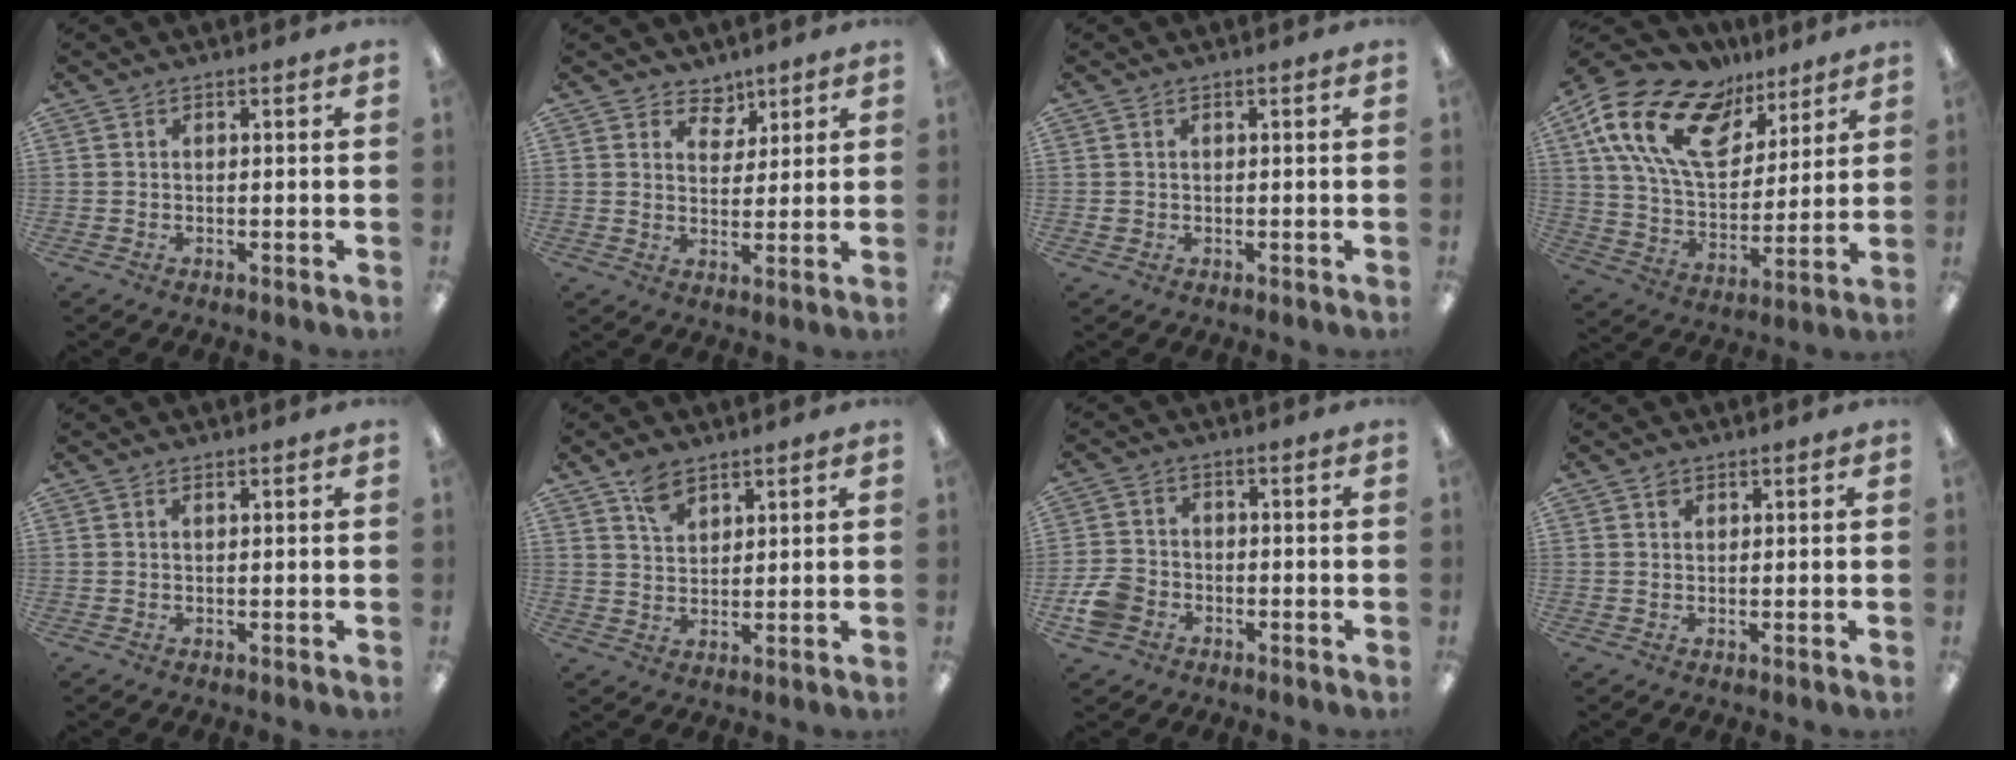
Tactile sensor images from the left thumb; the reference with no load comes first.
{"total": 5.2, "force": [3.9, 3.4, 0.6], "torque": [-0.006, -0.023, 0.069]}
{"total": 0.8, "force": [0.2, 0.8, 0.2], "torque": [-0.004, 0.005, 0.004]}
{"total": 20.7, "force": [11.4, 11.6, 12.9], "torque": [-0.256, -0.046, 0.206]}
{"total": 0.6, "force": [0.5, 0.2, 0.3], "torque": [-0.008, 0.000, 0.009]}
{"total": 5.7, "force": [4.1, 3.1, 2.3], "torque": [-0.032, -0.018, 0.075]}
{"total": 6.2, "force": [-2.7, 4.7, 2.9], "torque": [-0.062, 0.016, -0.050]}
{"total": 1.3, "force": [1.0, 0.8, 0.3], "torque": [-0.008, 0.000, 0.019]}